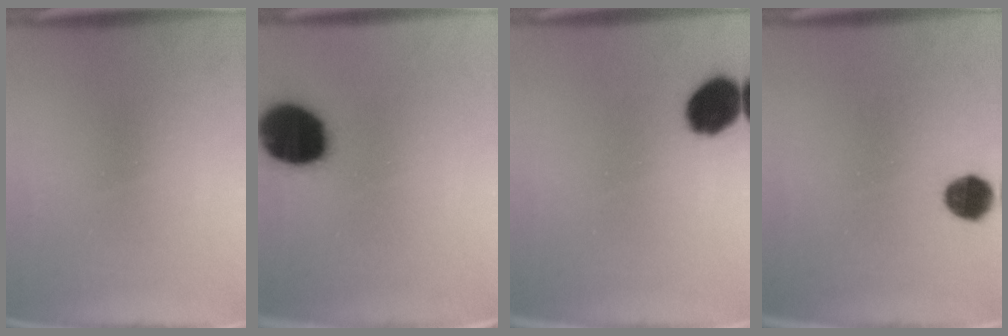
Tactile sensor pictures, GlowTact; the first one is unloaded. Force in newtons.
{"total": 19.8}
{"total": 10.1}
{"total": 5.8}